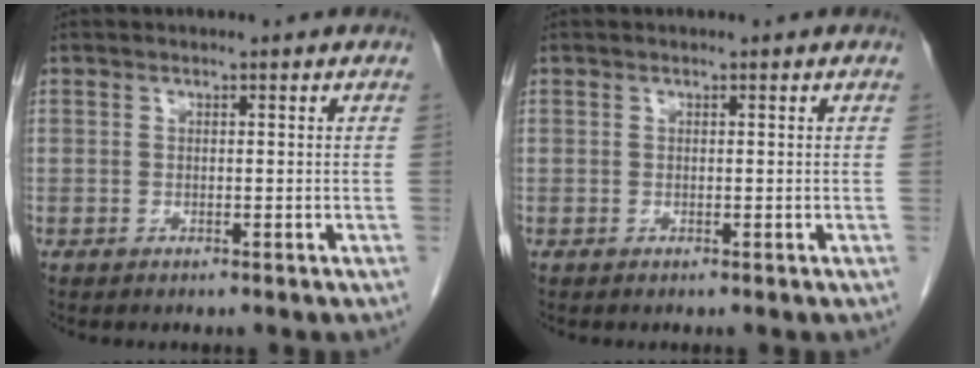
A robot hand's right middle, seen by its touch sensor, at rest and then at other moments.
{"total": 0.0}